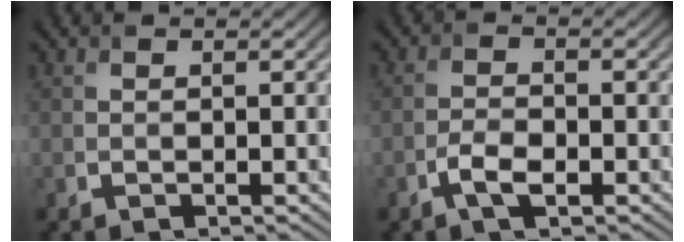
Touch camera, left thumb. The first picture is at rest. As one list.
[{"total": 3.3, "force": [-1.7, 1.4, 2.4], "torque": [-0.051, 0.000, -0.038]}]